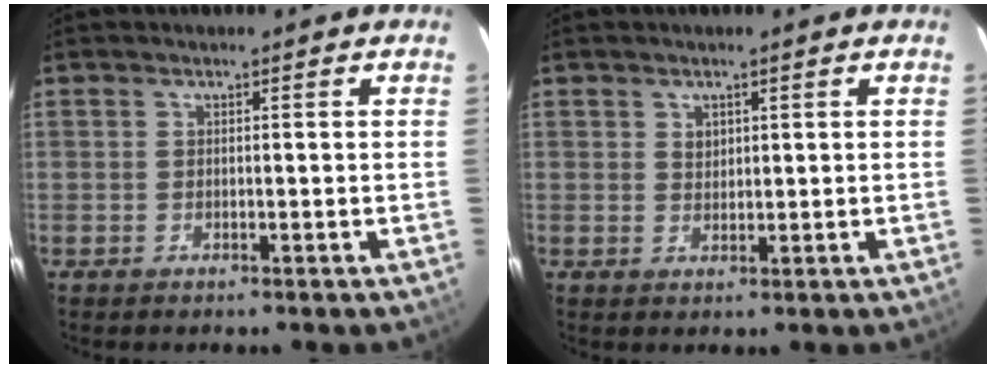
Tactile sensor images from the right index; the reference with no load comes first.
{"total": 1.8, "force": [0.9, 1.4, 0.7], "torque": [-0.007, 0.004, 0.018]}